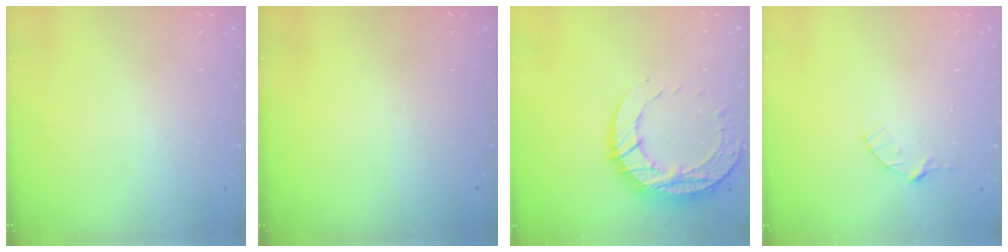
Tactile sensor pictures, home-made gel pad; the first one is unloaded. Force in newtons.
{"total": 0.0}
{"total": 13.8, "press": 13.7, "slide": 1.1}
{"total": 4.1, "press": 4.1, "slide": 0.4}